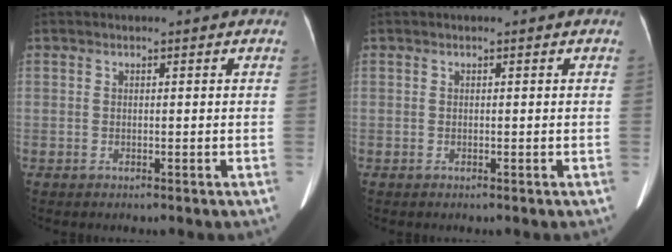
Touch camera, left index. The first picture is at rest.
{"total": 0.0}